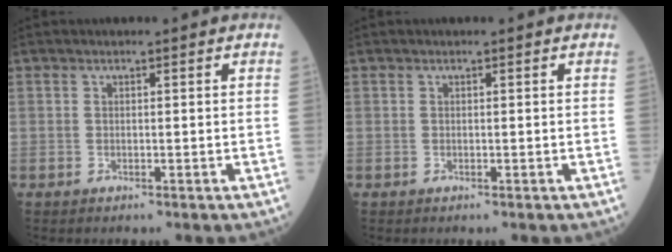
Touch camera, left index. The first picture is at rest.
{"total": 0.0}